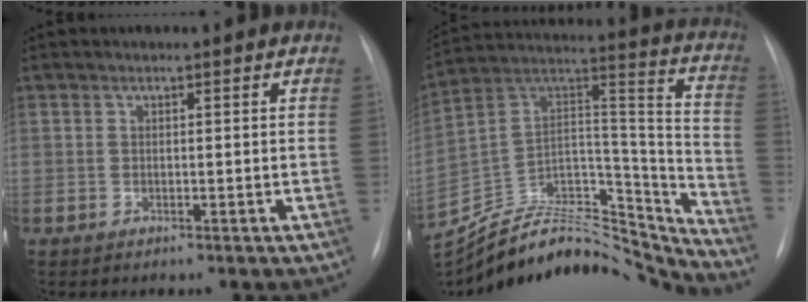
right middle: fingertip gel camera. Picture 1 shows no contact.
{"total": 32.4, "force": [-30.1, 7.5, 9.5], "torque": [-0.165, 0.017, -0.457]}